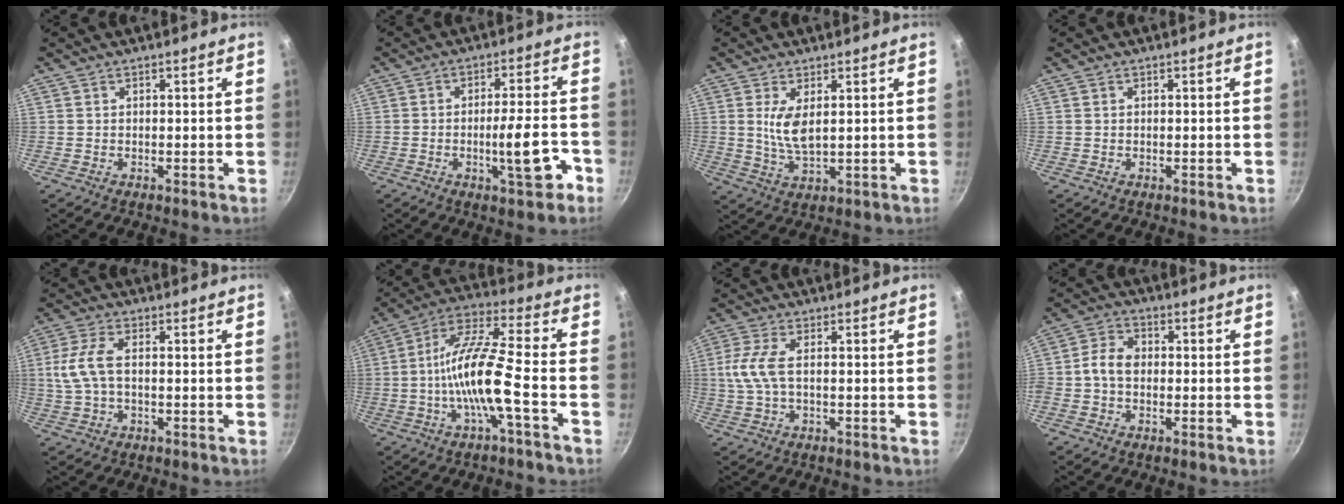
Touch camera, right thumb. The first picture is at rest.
{"total": 8.9, "force": [-3.5, 2.3, 7.8], "torque": [-0.099, 0.025, -0.049]}
{"total": 5.9, "force": [1.5, 2.4, 5.2], "torque": [-0.099, -0.018, 0.034]}
{"total": 0.0}
{"total": 7.0, "force": [0.1, 3.5, 6.1], "torque": [-0.140, 0.012, -0.003]}
{"total": 13.4, "force": [-3.7, 2.2, 12.7], "torque": [-0.240, 0.038, -0.081]}
{"total": 6.2, "force": [0.1, 2.3, 5.7], "torque": [-0.137, 0.008, -0.002]}
{"total": 5.7, "force": [-0.5, 4.1, 3.9], "torque": [-0.063, 0.019, -0.024]}